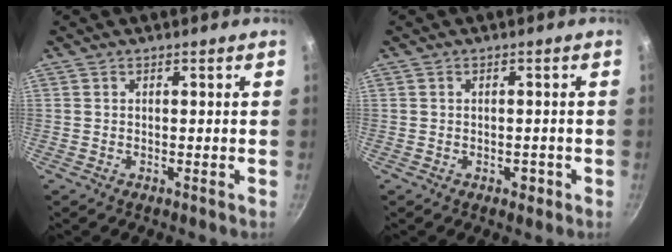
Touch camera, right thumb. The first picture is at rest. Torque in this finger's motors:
{"motor_torque": [-0.16, 0.01, -0.18, 0.15, -0.01]}